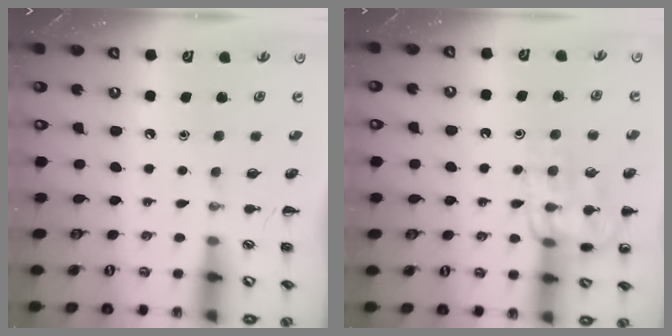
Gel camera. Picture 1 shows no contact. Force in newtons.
{"total": 14.2, "press": 14.2, "slide": 0.2}